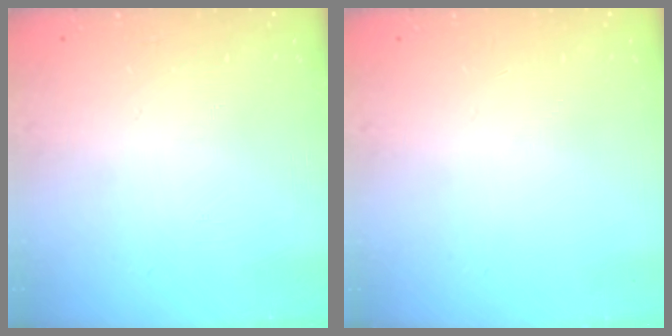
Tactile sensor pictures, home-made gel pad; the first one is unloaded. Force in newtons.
{"total": 0.0}